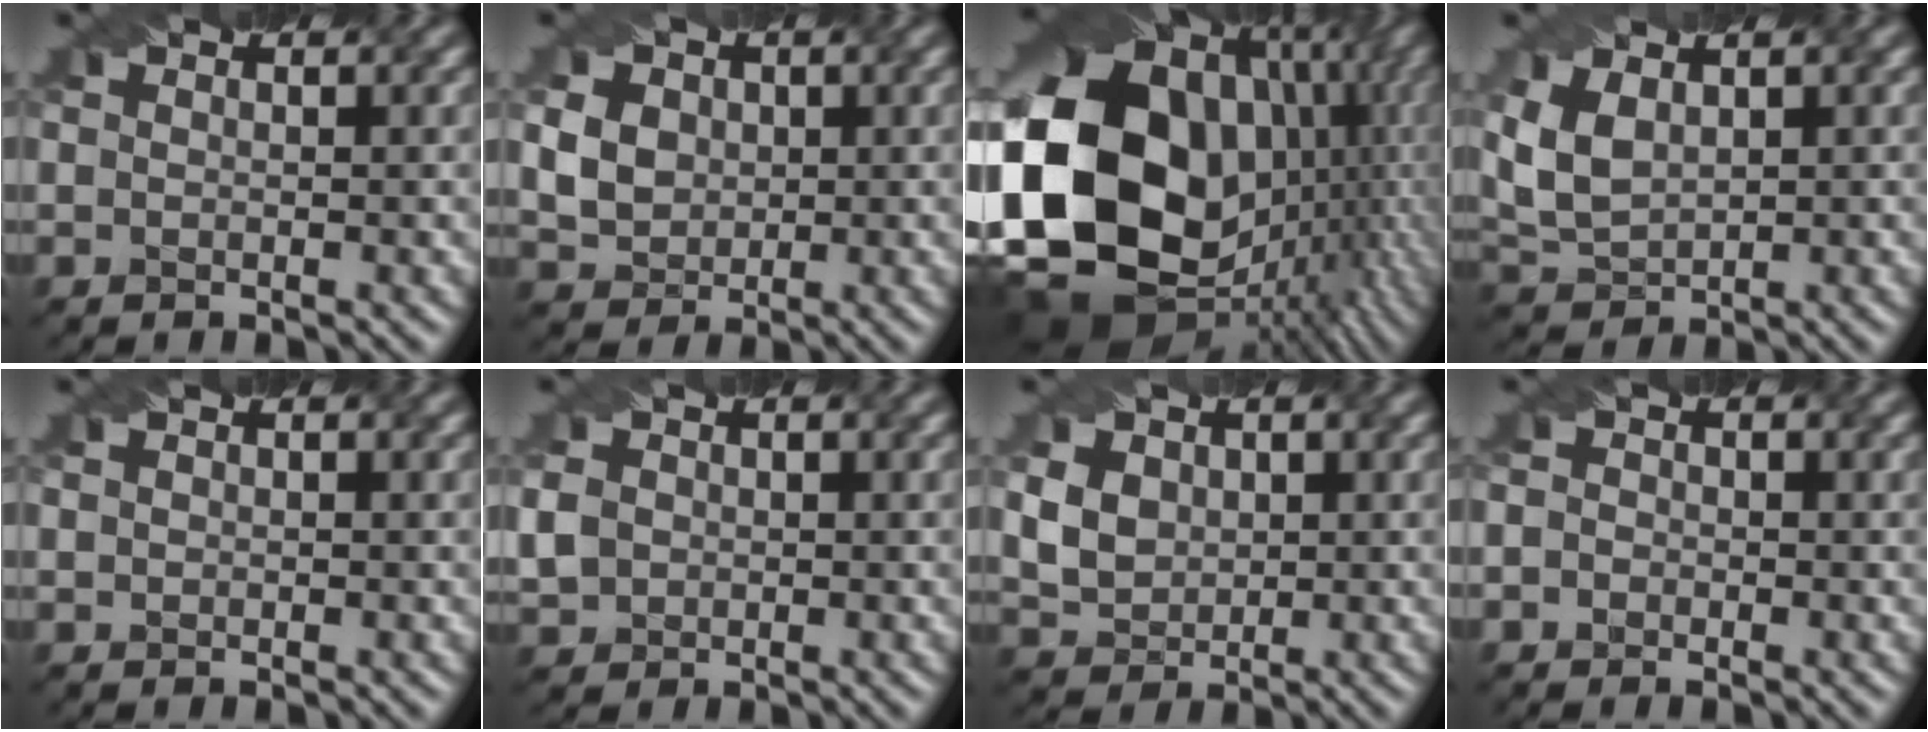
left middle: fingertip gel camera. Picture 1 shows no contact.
{"total": 6.5, "force": [1.7, 5.3, 3.3], "torque": [-0.086, 0.027, 0.024]}
{"total": 22.2, "force": [-1.2, 17.3, 13.9], "torque": [-0.313, -0.032, 0.013]}
{"total": 3.9, "force": [0.9, 2.5, 2.9], "torque": [-0.075, 0.002, 0.022]}
{"total": 0.9, "force": [0.5, 0.7, 0.4], "torque": [-0.007, 0.003, 0.001]}
{"total": 2.5, "force": [-0.1, 2.2, 1.1], "torque": [-0.033, 0.006, -0.002]}
{"total": 7.2, "force": [2.4, 5.7, 3.6], "torque": [-0.093, 0.028, 0.036]}
{"total": 2.2, "force": [0.0, 1.9, 1.0], "torque": [0.001, 0.020, -0.026]}